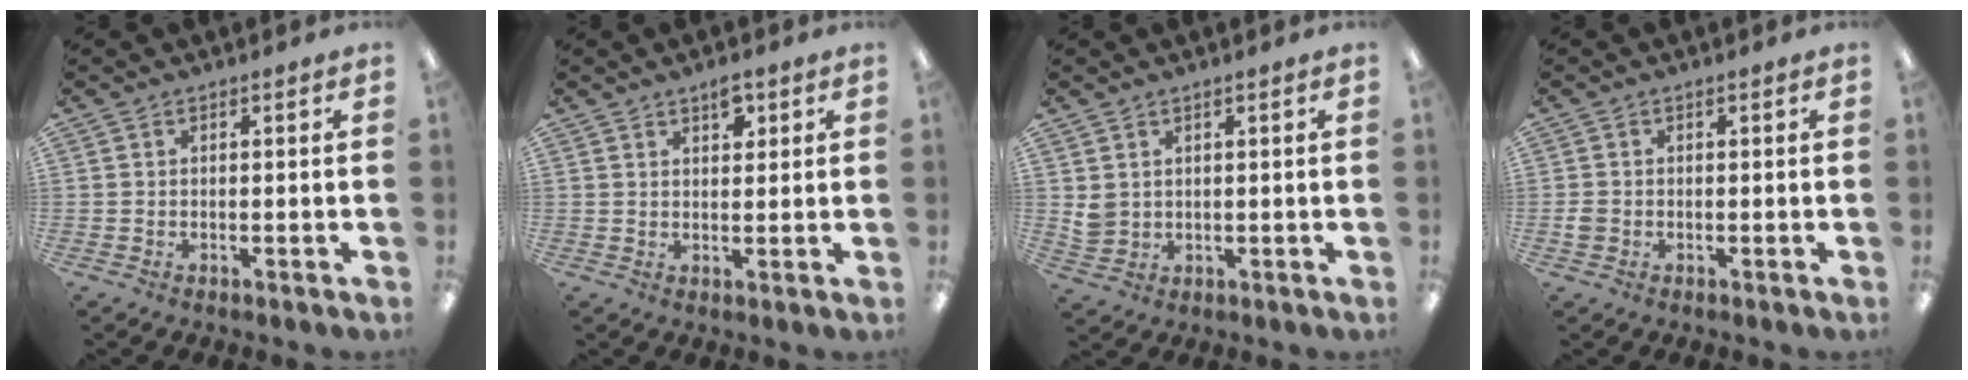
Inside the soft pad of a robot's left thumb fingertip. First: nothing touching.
{"total": 3.8, "force": [2.6, 2.0, 1.9], "torque": [-0.009, -0.012, 0.041]}
{"total": 3.4, "force": [1.9, 2.7, 0.8], "torque": [-0.014, -0.004, 0.035]}
{"total": 1.7, "force": [-0.3, 1.6, 0.7], "torque": [-0.012, 0.004, -0.007]}